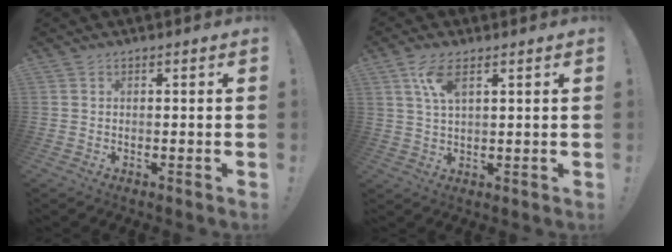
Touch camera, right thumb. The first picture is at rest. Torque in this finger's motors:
{"motor_torque": [0.04, 0.07, 0.54, 0.20, 0.04]}